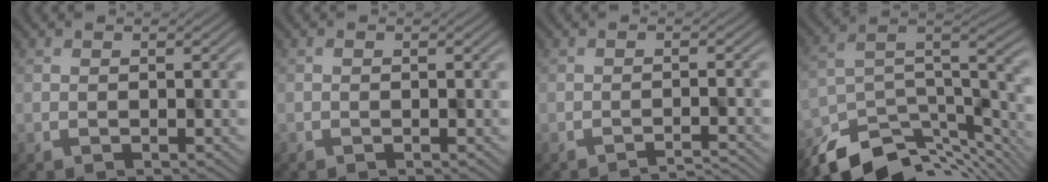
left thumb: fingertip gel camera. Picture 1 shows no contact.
{"total": 0.0}
{"total": 2.7, "force": [-2.4, 0.2, 1.3], "torque": [-0.017, 0.008, -0.034]}
{"total": 10.3, "force": [-6.1, 5.2, 6.6], "torque": [-0.140, -0.022, -0.089]}